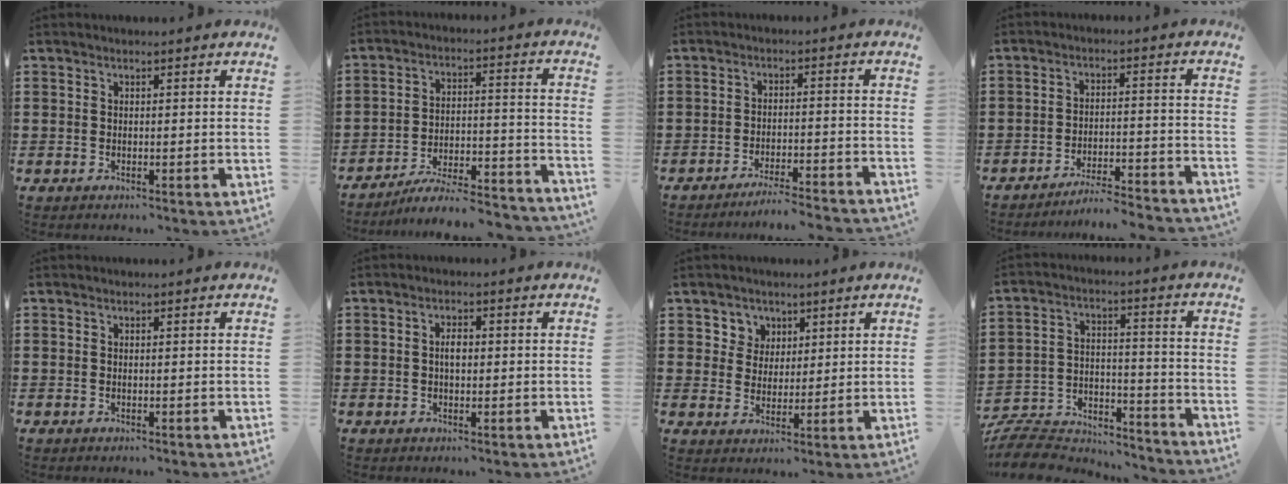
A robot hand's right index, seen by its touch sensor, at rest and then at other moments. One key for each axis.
{"total": 6.5, "fx": -5.8, "fy": 0.8, "fz": 2.8, "tx": -0.048, "ty": -0.004, "tz": -0.115}
{"total": 3.9, "fx": -3.7, "fy": -0.4, "fz": 1.0, "tx": -0.019, "ty": -0.005, "tz": -0.075}
{"total": 5.1, "fx": -4.9, "fy": -0.3, "fz": 1.3, "tx": -0.025, "ty": -0.006, "tz": -0.098}
{"total": 0.0}
{"total": 2.3, "fx": 0.1, "fy": 1.1, "fz": 2.0, "tx": -0.039, "ty": 0.005, "tz": 0.000}
{"total": 4.2, "fx": 2.1, "fy": 3.7, "fz": 0.1, "tx": -0.016, "ty": 0.009, "tz": 0.036}
{"total": 8.6, "fx": -8.1, "fy": 2.1, "fz": 1.9, "tx": -0.044, "ty": 0.014, "tz": -0.163}